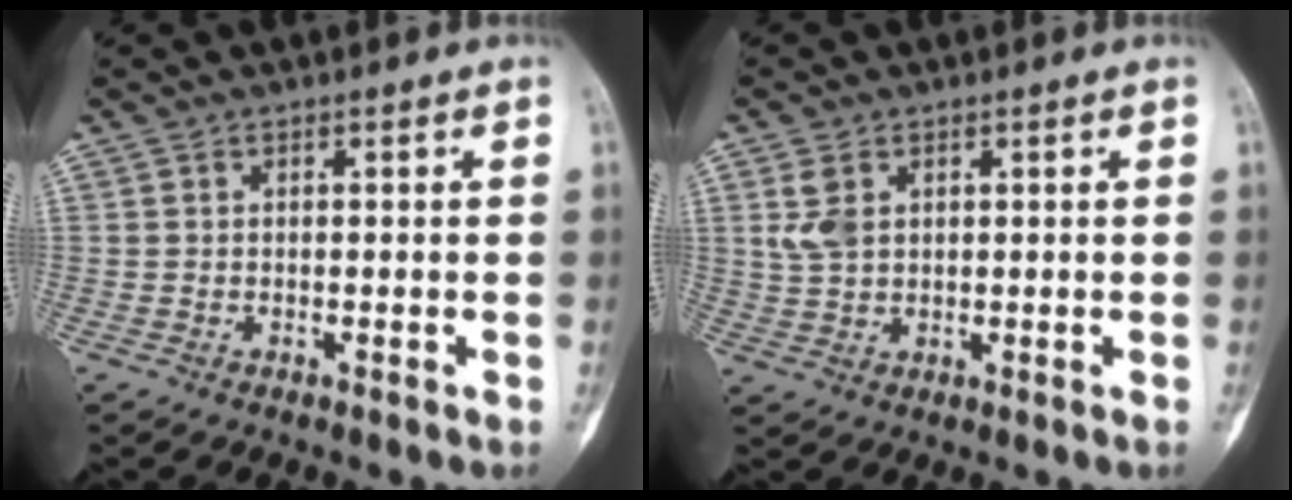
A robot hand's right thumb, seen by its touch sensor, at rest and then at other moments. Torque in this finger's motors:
{"motor_torque": [-0.10, 0.16, 0.35, 0.06, 0.10]}